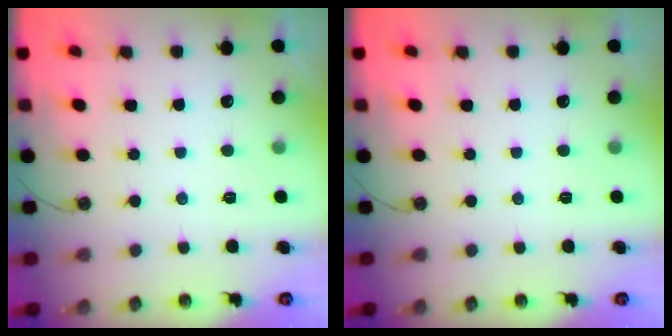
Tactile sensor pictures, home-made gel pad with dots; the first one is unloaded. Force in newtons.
{"total": 0.0}